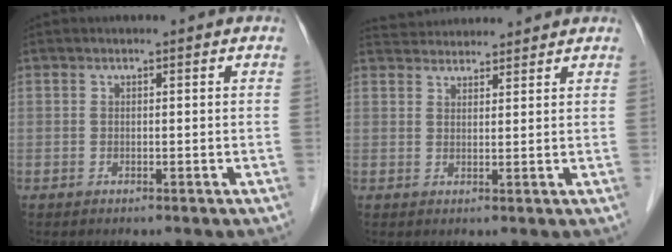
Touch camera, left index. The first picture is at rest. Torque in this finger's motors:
{"motor_torque": [-0.49, -0.87, -0.03, 0.01]}